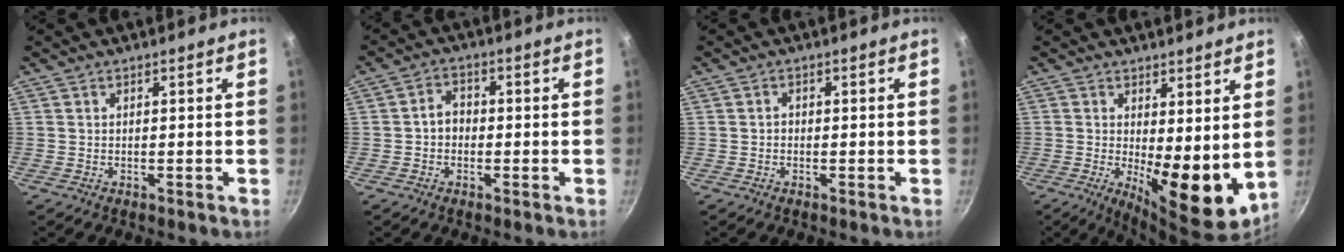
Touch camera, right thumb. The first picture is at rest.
{"total": 3.7, "force": [-0.5, 3.0, 2.1], "torque": [-0.016, 0.014, -0.014]}
{"total": 0.9, "force": [-0.2, 0.8, 0.4], "torque": [-0.006, 0.003, -0.004]}
{"total": 10.9, "force": [0.7, 3.8, 10.2], "torque": [-0.132, -0.031, 0.017]}